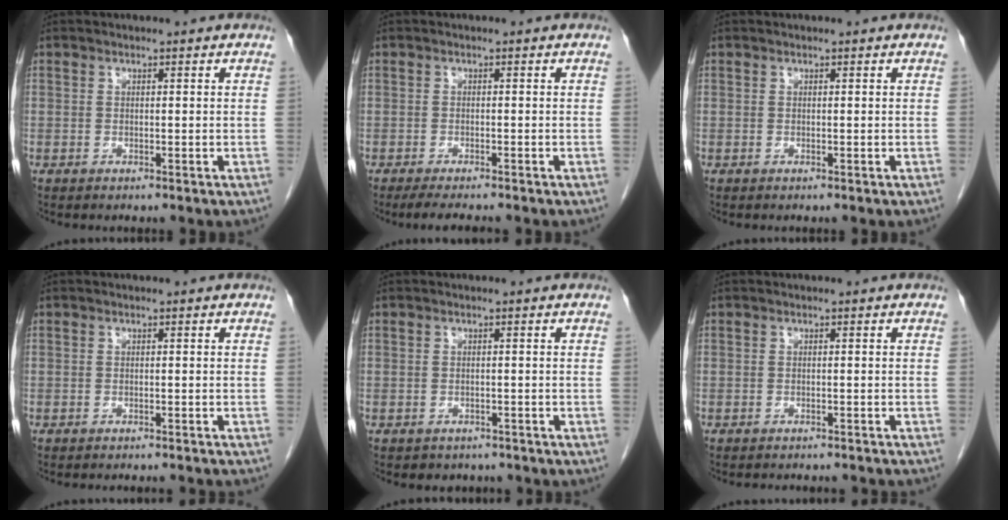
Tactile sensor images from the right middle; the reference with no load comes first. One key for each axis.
{"total": 4.8, "fx": -4.0, "fy": 0.3, "fz": 2.6, "tx": -0.039, "ty": -0.012, "tz": -0.062}
{"total": 0.0}
{"total": 5.9, "fx": -5.5, "fy": 0.4, "fz": 2.1, "tx": -0.022, "ty": -0.015, "tz": -0.062}
{"total": 3.6, "fx": -3.0, "fy": 1.8, "fz": 0.6, "tx": -0.021, "ty": 0.000, "tz": -0.038}
{"total": 6.9, "fx": -6.3, "fy": 1.3, "fz": 2.5, "tx": -0.028, "ty": -0.006, "tz": -0.069}